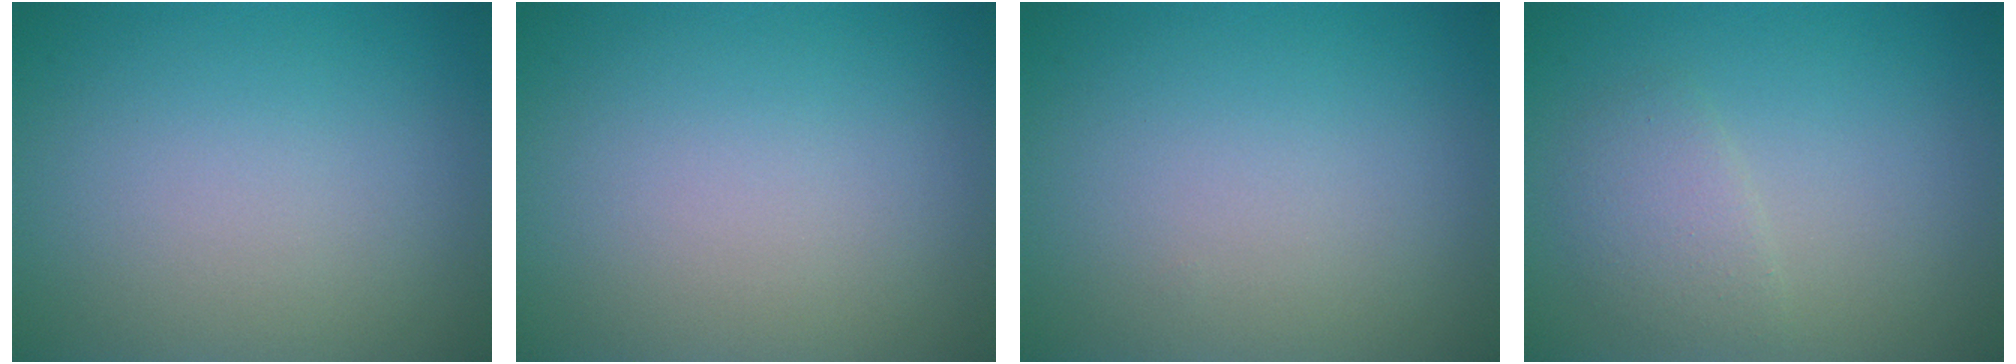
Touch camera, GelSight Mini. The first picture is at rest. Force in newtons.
{"total": 0.0}
{"total": 0.0}
{"total": 2.0, "press": 2.0, "slide": 0.1}